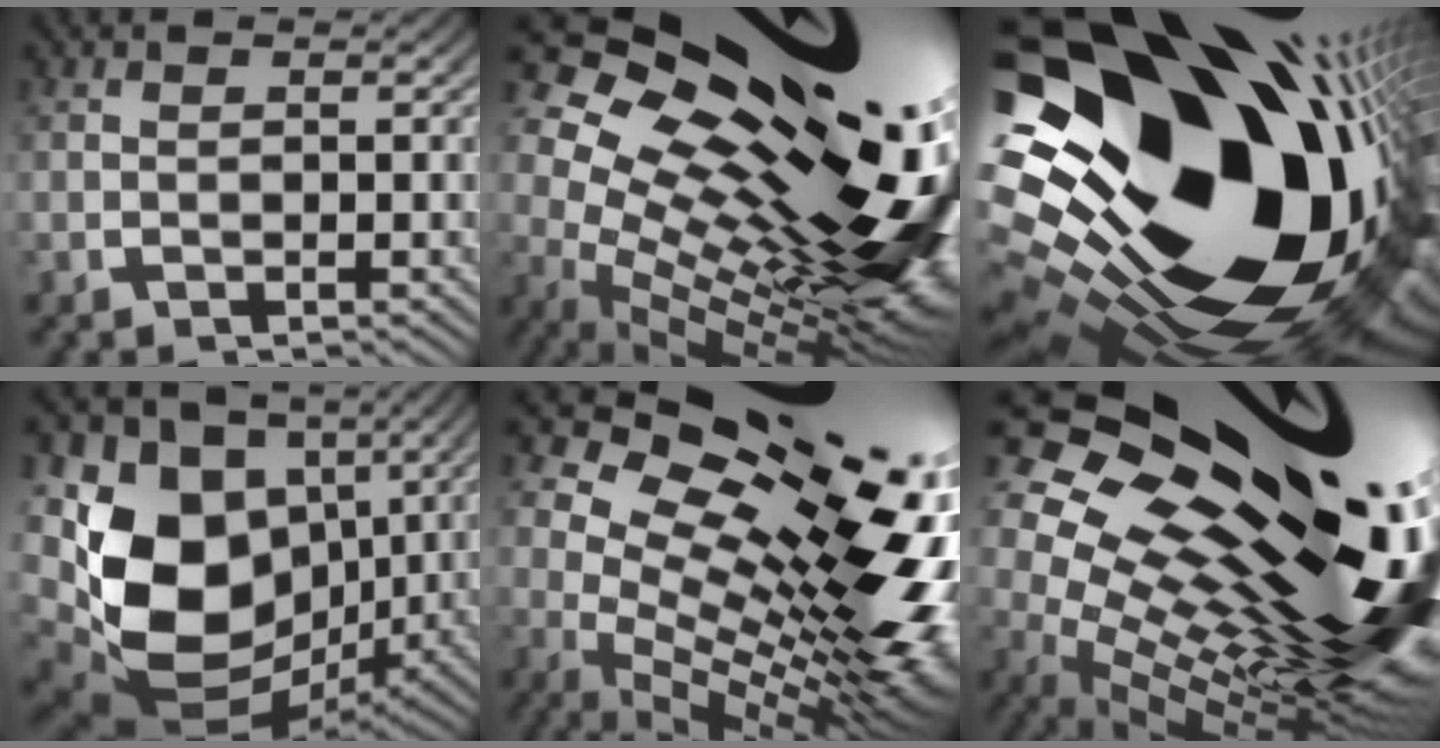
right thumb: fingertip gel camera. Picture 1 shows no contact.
{"total": 33.7, "force": [1.8, 19.5, 27.4], "torque": [-0.398, -0.039, 0.045]}
{"total": 45.9, "force": [-4.2, 30.2, 34.4], "torque": [-0.549, -0.090, -0.032]}
{"total": 21.9, "force": [-1.1, 16.5, 14.4], "torque": [-0.296, -0.075, 0.007]}
{"total": 27.4, "force": [1.3, 16.3, 22.0], "torque": [-0.316, -0.041, 0.031]}
{"total": 37.5, "force": [0.6, 22.3, 30.1], "torque": [-0.455, -0.062, 0.037]}